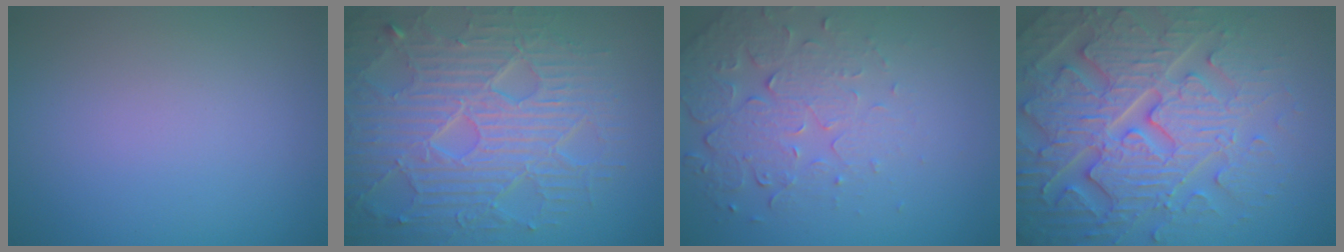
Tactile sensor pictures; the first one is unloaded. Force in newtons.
{"total": 9.2, "press": 6.2, "slide": 6.8}
{"total": 5.0, "press": 3.4, "slide": 3.7}
{"total": 7.9, "press": 7.7, "slide": 2.0}